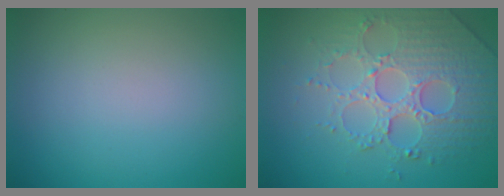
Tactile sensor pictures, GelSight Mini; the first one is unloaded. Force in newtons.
{"total": 4.7, "press": 4.5, "slide": 1.1}